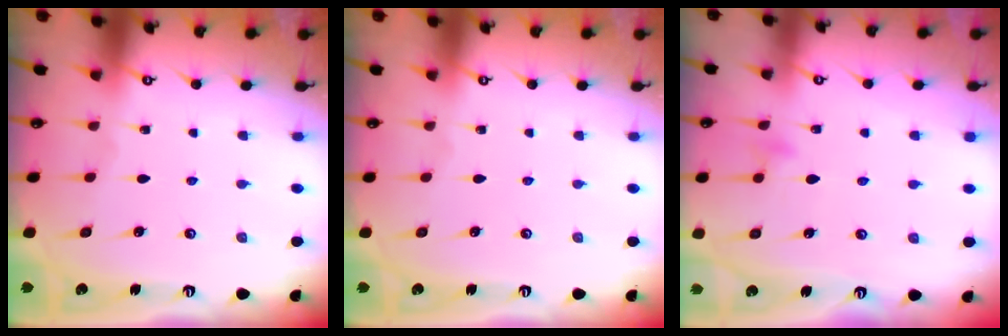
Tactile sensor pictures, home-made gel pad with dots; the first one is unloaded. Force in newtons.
{"total": 0.0}
{"total": 4.6, "press": 4.5, "slide": 0.4}